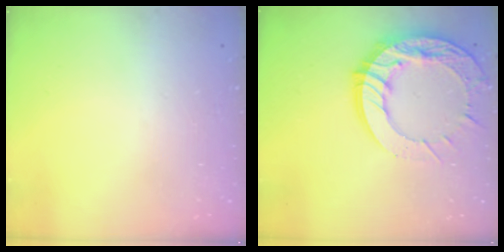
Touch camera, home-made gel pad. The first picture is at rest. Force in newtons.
{"total": 20.5, "press": 20.5, "slide": 1.9}